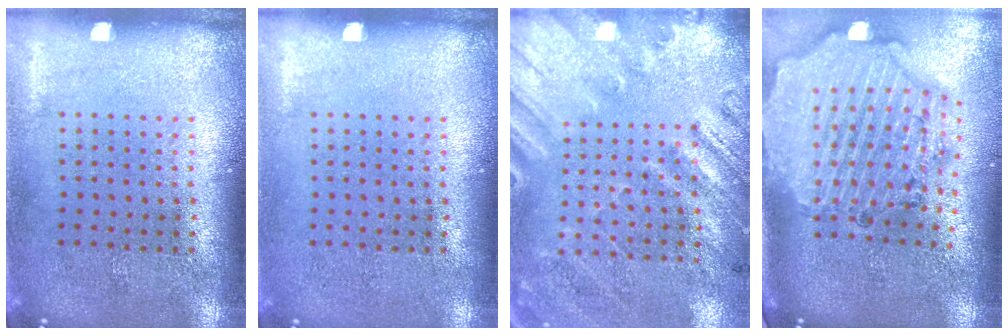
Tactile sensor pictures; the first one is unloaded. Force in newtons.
{"total": 0.0}
{"total": 2.5, "press": 1.8, "slide": 1.7}
{"total": 2.7, "press": 2.5, "slide": 1.1}